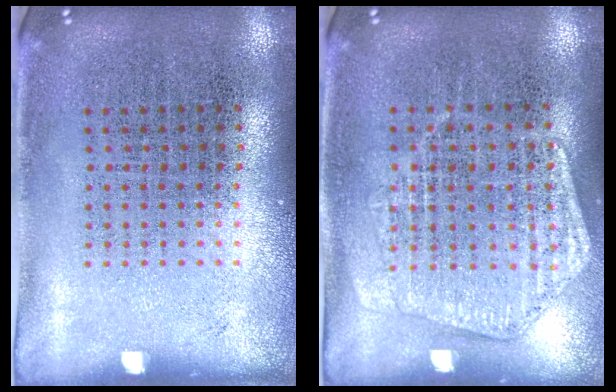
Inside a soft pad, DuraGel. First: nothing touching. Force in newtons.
{"total": 1.4, "press": 1.4, "slide": 0.4}